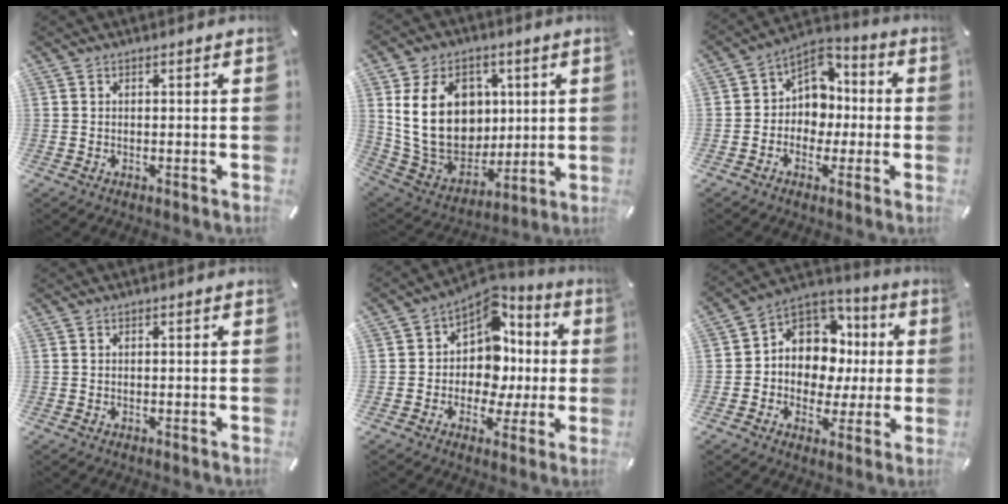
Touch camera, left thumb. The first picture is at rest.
{"total": 20.2, "force": [4.0, 15.9, 11.8], "torque": [-0.217, -0.018, 0.078]}
{"total": 8.4, "force": [-0.8, 7.8, 2.8], "torque": [-0.048, 0.006, -0.013]}
{"total": 0.0}
{"total": 11.7, "force": [1.6, 10.1, 5.7], "torque": [-0.091, -0.022, 0.040]}
{"total": 11.0, "force": [1.7, 10.2, 3.8], "torque": [-0.067, -0.021, 0.041]}